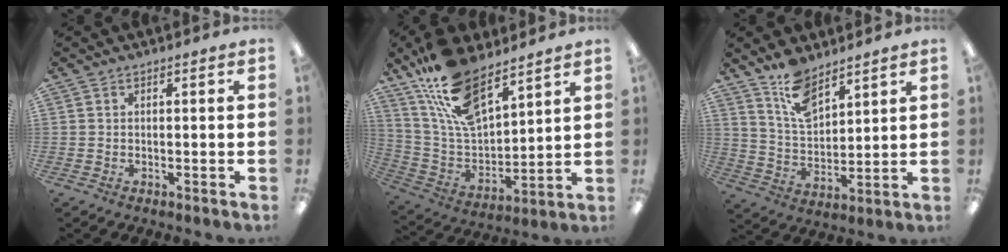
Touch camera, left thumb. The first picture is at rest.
{"total": 17.7, "force": [12.5, 7.4, 10.1], "torque": [-0.227, -0.065, 0.225]}
{"total": 10.8, "force": [8.1, 4.9, 5.3], "torque": [-0.102, -0.039, 0.149]}